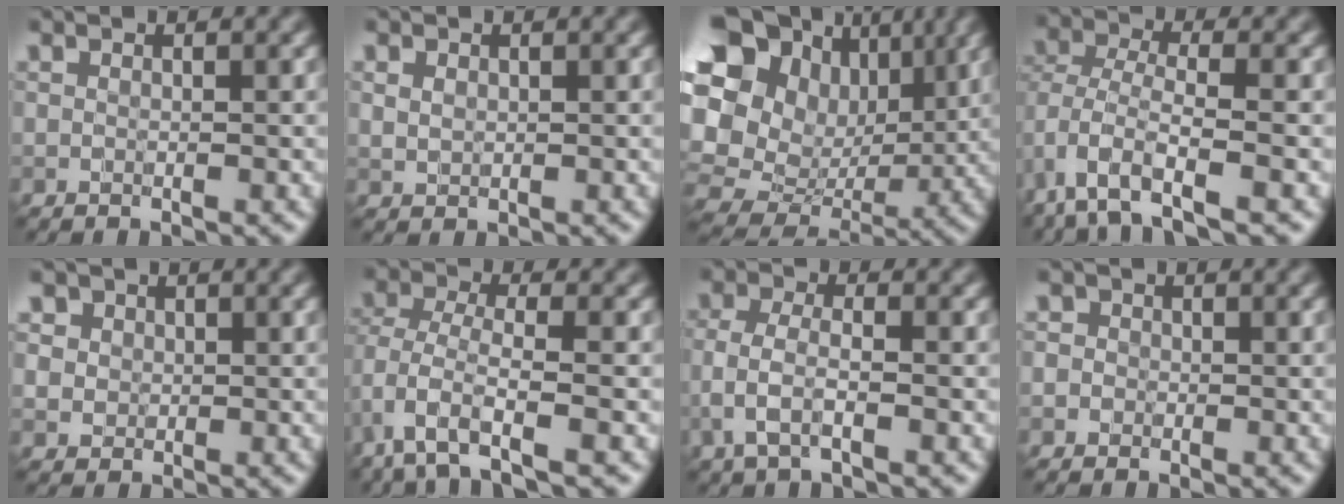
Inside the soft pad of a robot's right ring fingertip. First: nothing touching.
{"total": 0.9, "force": [0.4, 0.7, 0.4], "torque": [-0.006, -0.002, 0.011]}
{"total": 16.6, "force": [3.9, 13.5, 8.9], "torque": [-0.205, 0.009, 0.086]}
{"total": 4.9, "force": [-2.8, 2.0, 3.5], "torque": [-0.065, -0.007, -0.063]}
{"total": 3.0, "force": [1.4, 2.5, 0.9], "torque": [-0.013, 0.005, 0.022]}
{"total": 4.2, "force": [-2.3, 1.5, 3.1], "torque": [-0.067, -0.008, -0.054]}
{"total": 2.7, "force": [-1.2, 1.0, 2.1], "torque": [-0.049, -0.002, -0.030]}
{"total": 1.4, "force": [0.0, 1.4, 0.1], "torque": [0.027, 0.005, -0.018]}